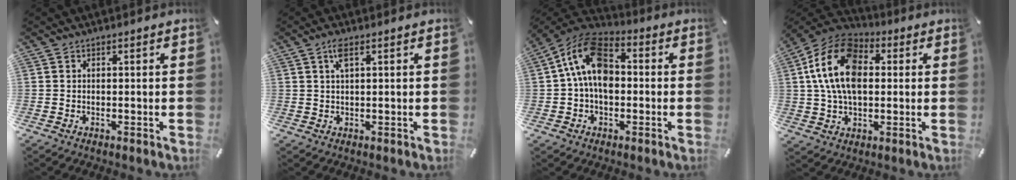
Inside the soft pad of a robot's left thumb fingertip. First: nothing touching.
{"total": 2.9, "force": [1.2, 0.7, 2.5], "torque": [-0.054, 0.005, 0.020]}
{"total": 13.4, "force": [1.0, 9.0, 9.8], "torque": [-0.202, 0.004, 0.018]}
{"total": 16.1, "force": [2.1, 11.2, 11.5], "torque": [-0.238, 0.012, 0.038]}